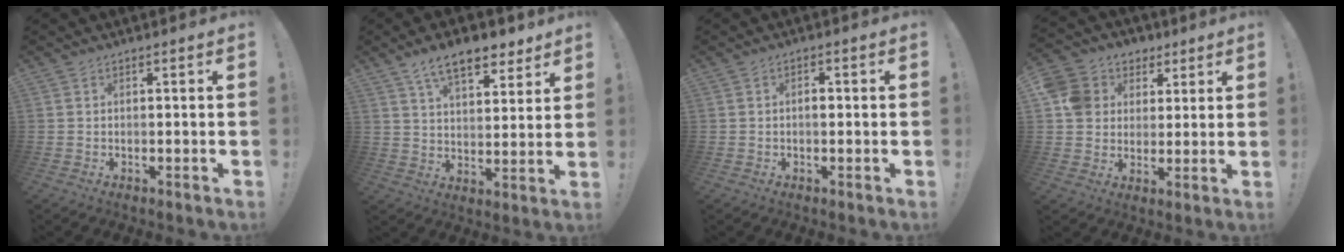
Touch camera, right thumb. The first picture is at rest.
{"total": 12.1, "force": [8.2, 5.2, 7.2], "torque": [-0.118, -0.034, 0.145]}
{"total": 1.6, "force": [-0.3, 0.9, 1.3], "torque": [-0.017, 0.002, -0.008]}
{"total": 10.9, "force": [2.8, 9.9, 3.5], "torque": [-0.039, -0.001, 0.061]}